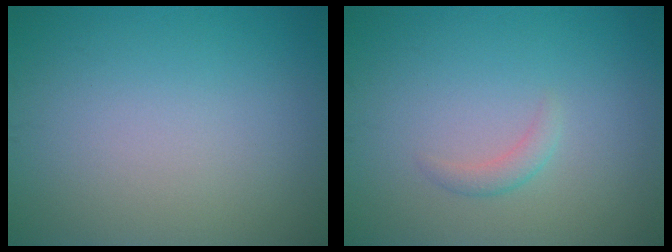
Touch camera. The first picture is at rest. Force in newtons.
{"total": 1.2, "press": 1.2, "slide": 0.0}